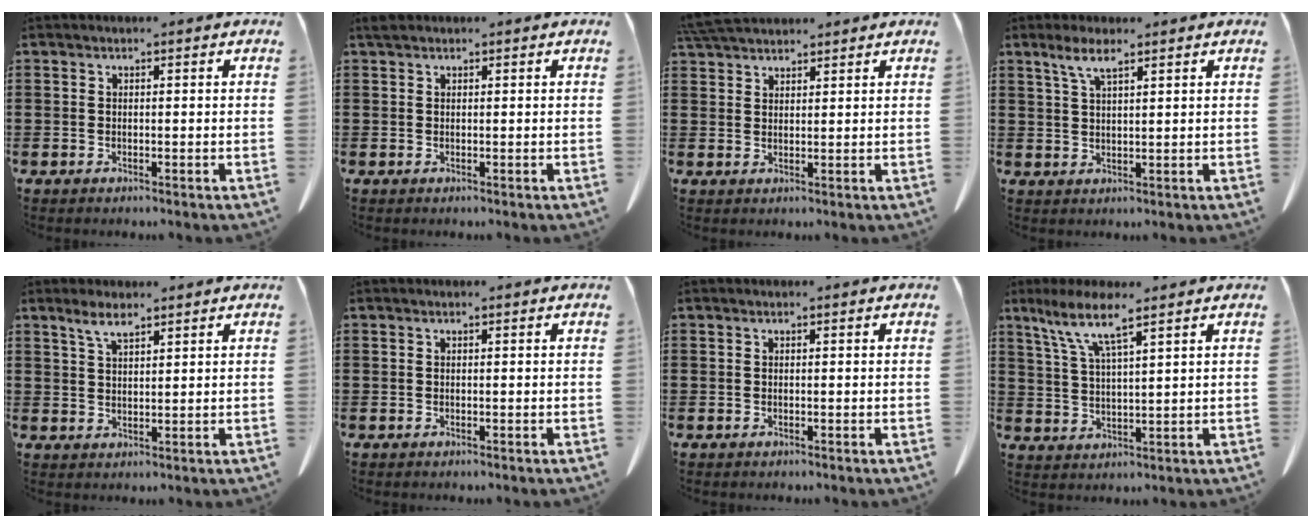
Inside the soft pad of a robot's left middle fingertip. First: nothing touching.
{"total": 0.7, "force": [0.5, 0.3, 0.4], "torque": [-0.010, 0.002, 0.010]}
{"total": 4.5, "force": [4.2, 0.7, 1.4], "torque": [-0.040, -0.006, 0.081]}
{"total": 4.0, "force": [2.6, 0.7, 2.9], "torque": [-0.064, 0.003, 0.045]}
{"total": 3.6, "force": [2.5, 0.8, 2.4], "torque": [-0.052, 0.003, 0.045]}
{"total": 0.0}
{"total": 0.0}
{"total": 7.0, "force": [4.8, 0.8, 5.0], "torque": [-0.111, -0.010, 0.084]}